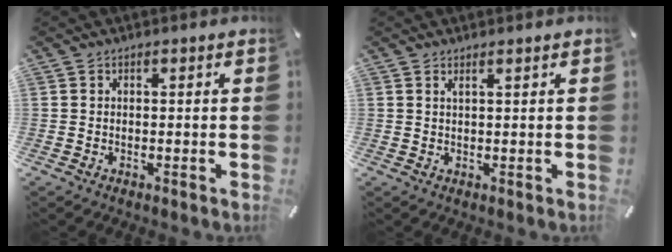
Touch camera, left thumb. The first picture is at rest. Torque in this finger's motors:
{"motor_torque": [0.17, 0.40, 0.14, -0.06, 0.02]}